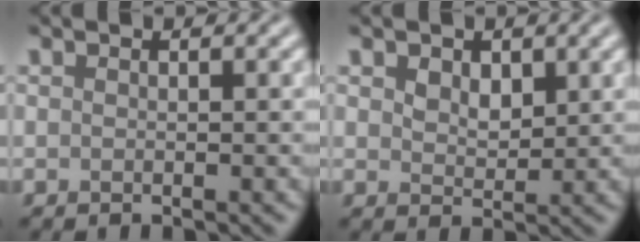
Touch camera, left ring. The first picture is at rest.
{"total": 2.2, "force": [1.1, 1.4, 1.3], "torque": [-0.025, -0.003, 0.021]}